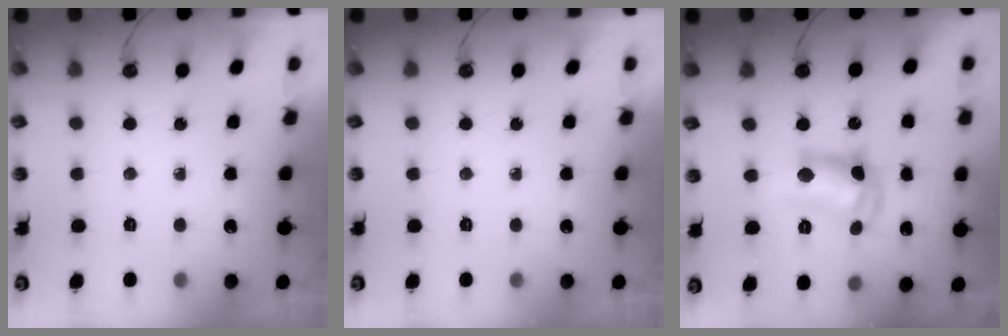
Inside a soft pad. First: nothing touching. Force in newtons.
{"total": 0.0}
{"total": 12.3, "press": 12.3, "slide": 1.0}